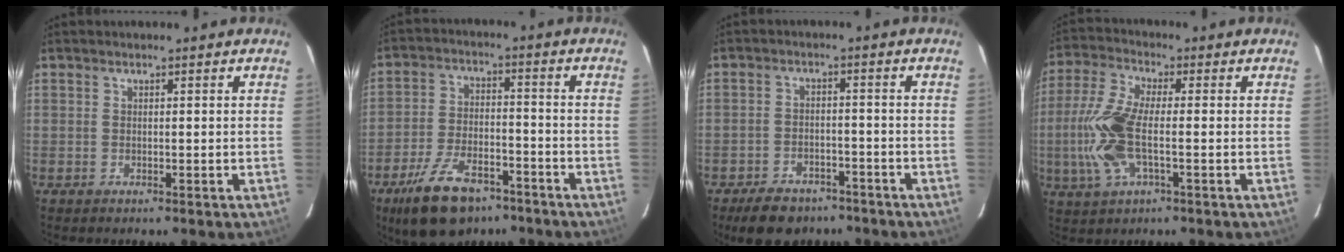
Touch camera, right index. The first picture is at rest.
{"total": 14.4, "force": [-9.7, 6.8, 8.2], "torque": [-0.177, -0.009, -0.161]}
{"total": 10.6, "force": [-8.1, 5.5, 4.0], "torque": [-0.098, 0.009, -0.113]}
{"total": 12.1, "force": [-2.0, 4.5, 11.0], "torque": [-0.250, 0.001, -0.043]}